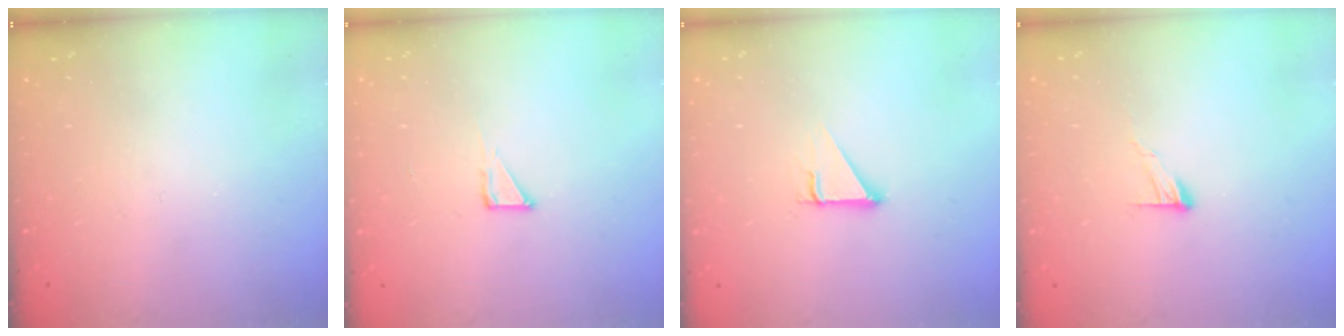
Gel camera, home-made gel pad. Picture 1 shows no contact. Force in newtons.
{"total": 2.7, "press": 2.7, "slide": 0.2}
{"total": 2.7, "press": 2.7, "slide": 0.3}
{"total": 6.5, "press": 6.5, "slide": 0.5}